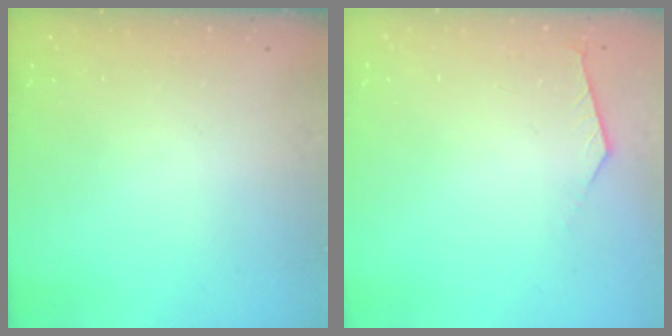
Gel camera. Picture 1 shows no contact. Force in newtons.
{"total": 2.9, "press": 2.9, "slide": 0.5}